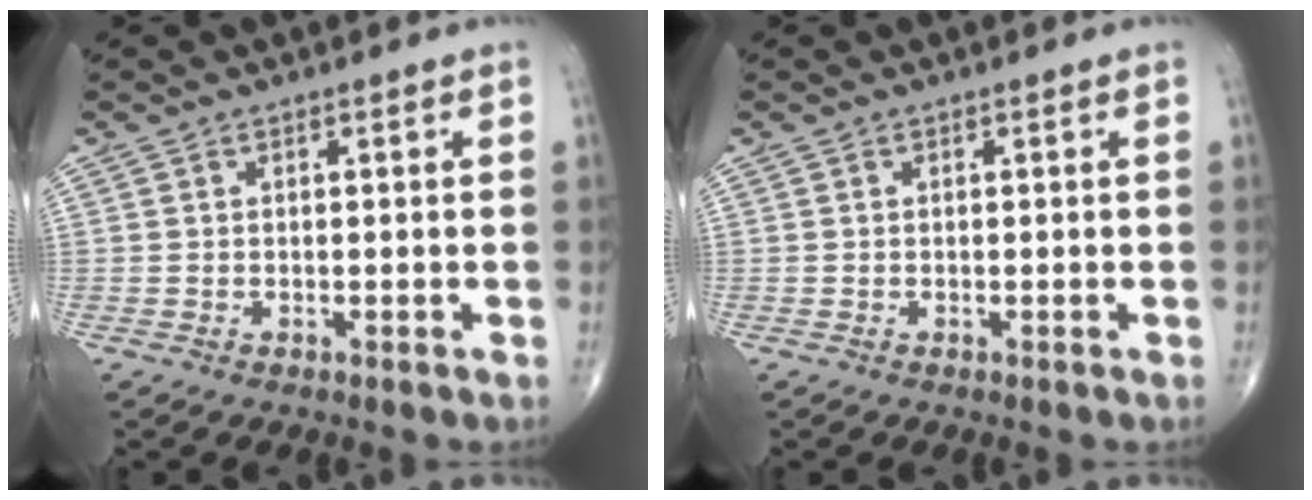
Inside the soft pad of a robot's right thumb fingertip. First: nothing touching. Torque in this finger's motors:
{"motor_torque": [0.00, 0.00, -0.05, 0.04, 0.00]}